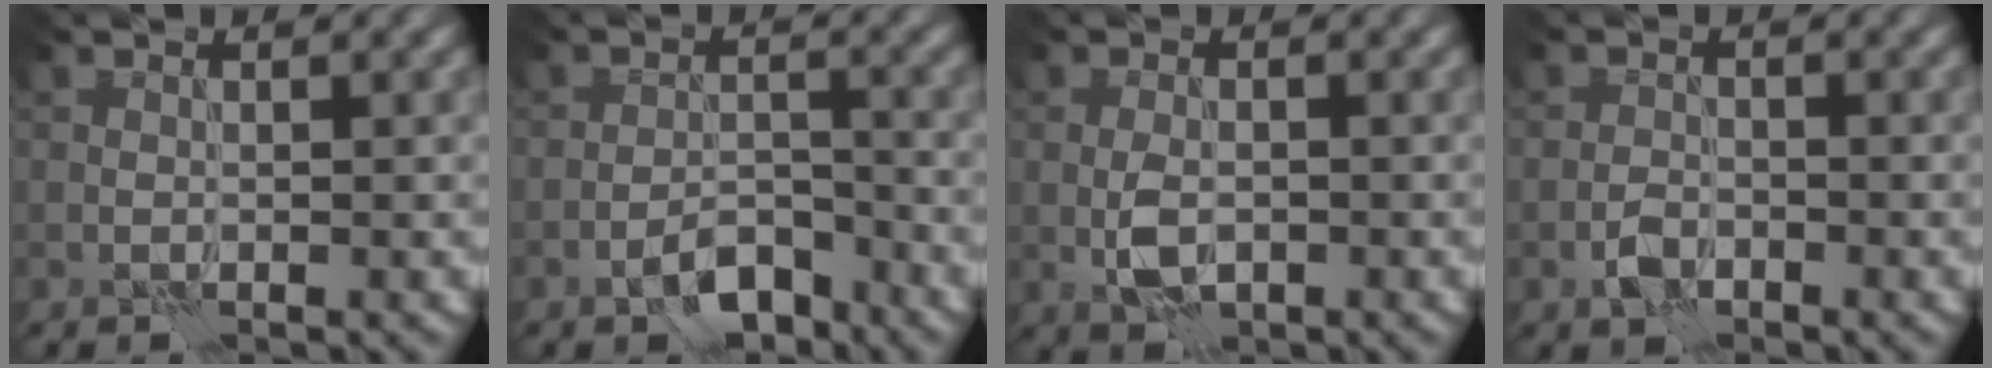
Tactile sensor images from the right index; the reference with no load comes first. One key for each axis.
{"total": 3.9, "fx": -2.6, "fy": 1.6, "fz": 2.4, "tx": -0.033, "ty": 0.007, "tz": -0.049}
{"total": 2.9, "fx": -0.6, "fy": 1.8, "fz": 2.2, "tx": -0.045, "ty": -0.003, "tz": -0.011}
{"total": 1.7, "fx": -1.0, "fy": 1.0, "fz": 1.0, "tx": -0.016, "ty": 0.005, "tz": -0.022}